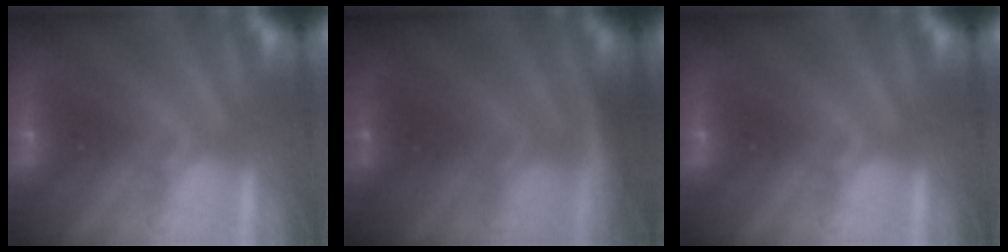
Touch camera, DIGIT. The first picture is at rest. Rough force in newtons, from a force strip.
{"total": 1.3}
{"total": 0.0}